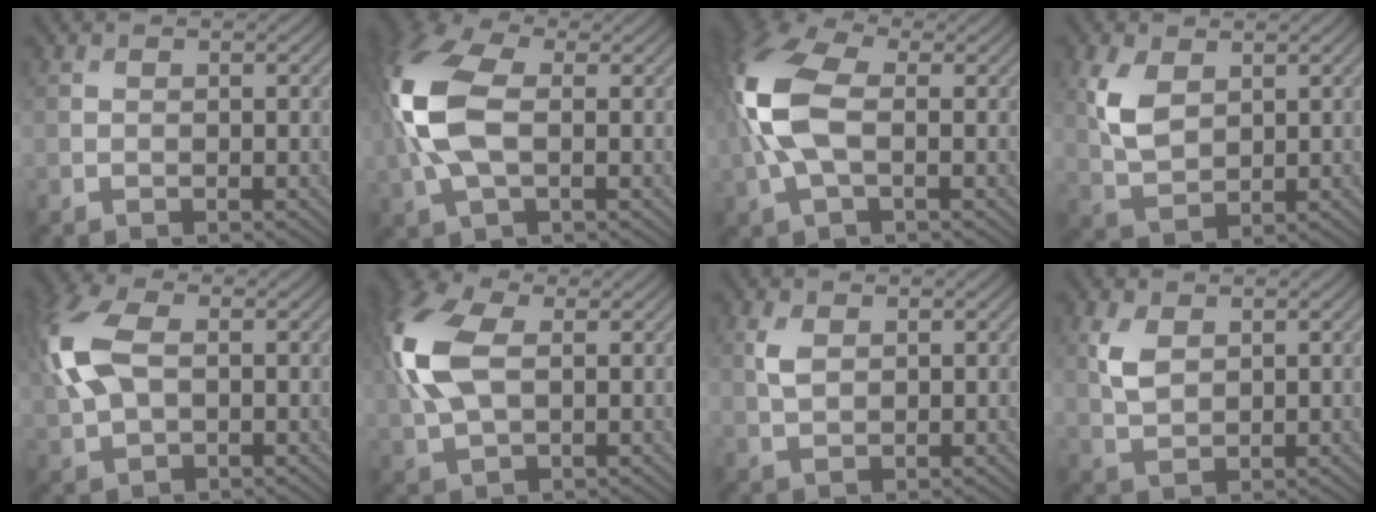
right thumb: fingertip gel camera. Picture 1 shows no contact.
{"total": 11.7, "force": [0.5, 6.6, 9.7], "torque": [-0.256, 0.013, 0.002]}
{"total": 10.3, "force": [0.1, 5.4, 8.8], "torque": [-0.230, 0.015, -0.008]}
{"total": 5.5, "force": [2.0, 3.4, 3.9], "torque": [-0.099, -0.001, 0.042]}
{"total": 10.0, "force": [1.5, 5.9, 7.9], "torque": [-0.229, 0.018, 0.021]}
{"total": 11.2, "force": [1.8, 6.5, 8.9], "torque": [-0.249, 0.016, 0.027]}
{"total": 2.4, "force": [0.9, 1.4, 1.8], "torque": [-0.048, 0.000, 0.021]}
{"total": 3.7, "force": [1.5, 2.2, 2.6], "torque": [-0.065, 0.000, 0.032]}